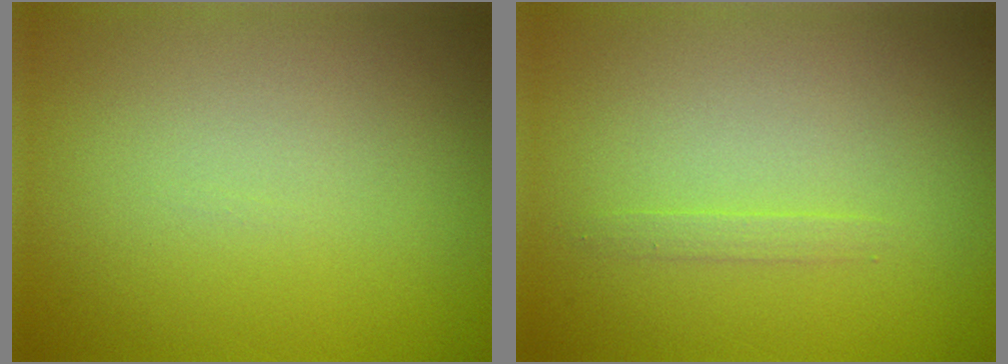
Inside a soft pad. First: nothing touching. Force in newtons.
{"total": 0.8, "press": 0.8, "slide": 0.1}